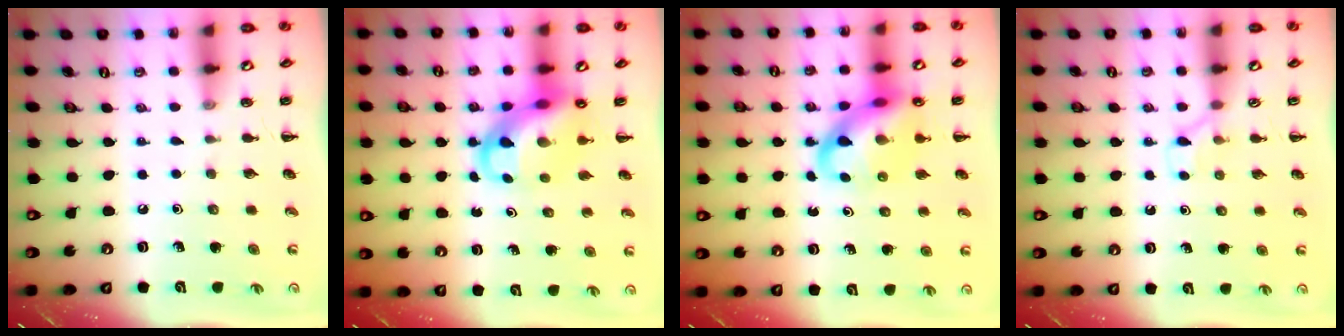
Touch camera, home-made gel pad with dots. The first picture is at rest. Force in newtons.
{"total": 10.0, "press": 9.6, "slide": 2.7}
{"total": 13.8, "press": 13.3, "slide": 3.6}
{"total": 3.4, "press": 3.1, "slide": 1.3}